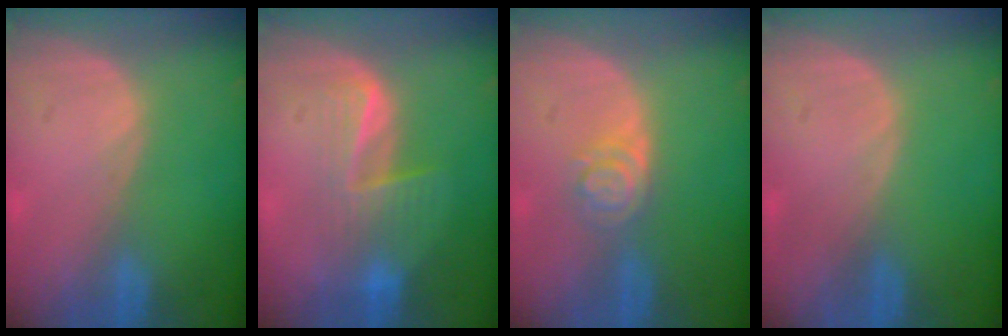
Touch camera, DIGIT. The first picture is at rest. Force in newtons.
{"total": 6.4, "press": 6.2, "slide": 1.9}
{"total": 4.0, "press": 3.6, "slide": 1.7}
{"total": 0.0}